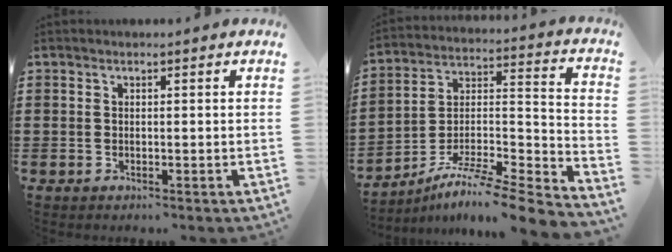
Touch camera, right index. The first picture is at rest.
{"total": 7.7, "force": [-6.5, 0.7, 4.2], "torque": [-0.069, 0.000, -0.129]}